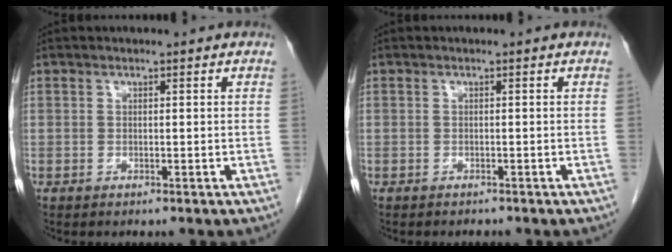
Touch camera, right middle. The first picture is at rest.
{"total": 1.2, "force": [-1.1, 0.5, 0.2], "torque": [-0.009, -0.001, -0.014]}